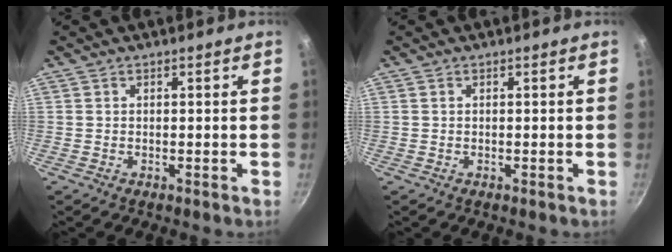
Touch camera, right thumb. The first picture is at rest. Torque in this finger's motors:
{"motor_torque": [0.23, 0.02, 0.00, 0.58, -0.02]}